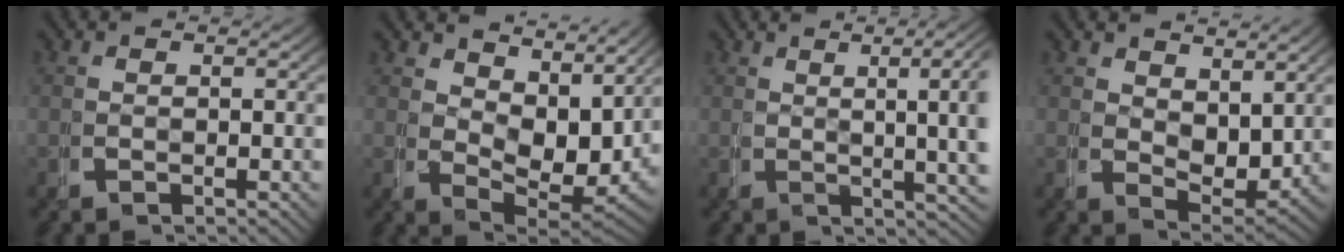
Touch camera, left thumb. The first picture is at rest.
{"total": 7.4, "force": [1.8, 4.3, 5.8], "torque": [-0.100, -0.034, 0.046]}
{"total": 8.6, "force": [2.3, 3.8, 7.4], "torque": [-0.077, 0.018, 0.028]}
{"total": 3.4, "force": [1.2, 2.0, 2.6], "torque": [-0.043, -0.021, 0.029]}